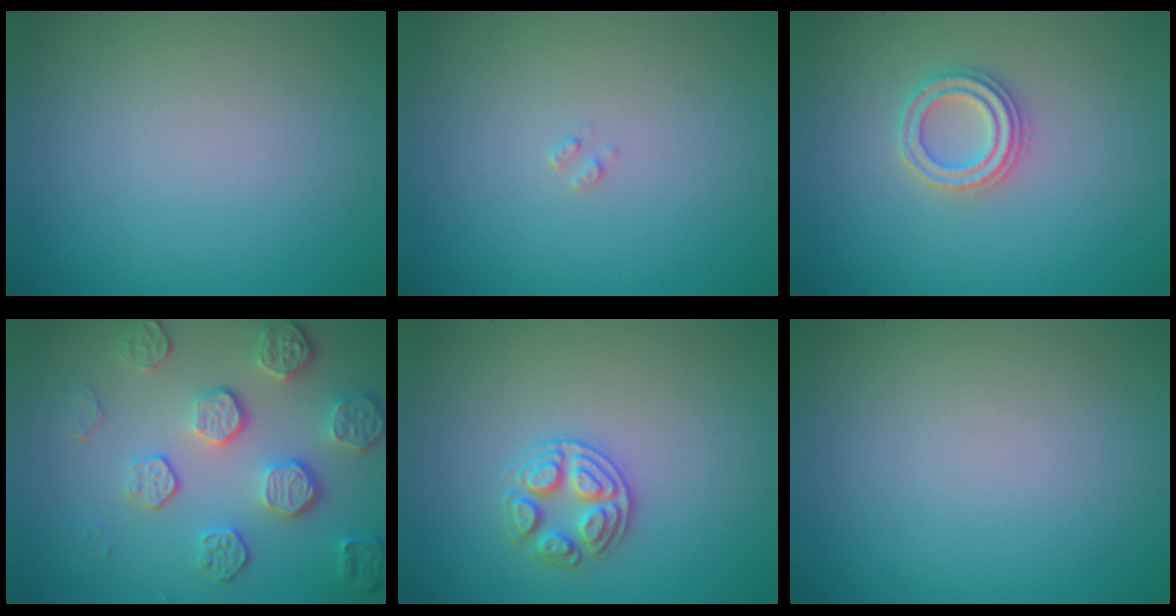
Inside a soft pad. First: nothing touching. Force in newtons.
{"total": 0.6, "press": 0.6, "slide": 0.2}
{"total": 2.4, "press": 2.3, "slide": 0.4}
{"total": 5.4, "press": 4.1, "slide": 3.6}
{"total": 2.8, "press": 2.7, "slide": 0.7}
{"total": 0.0}